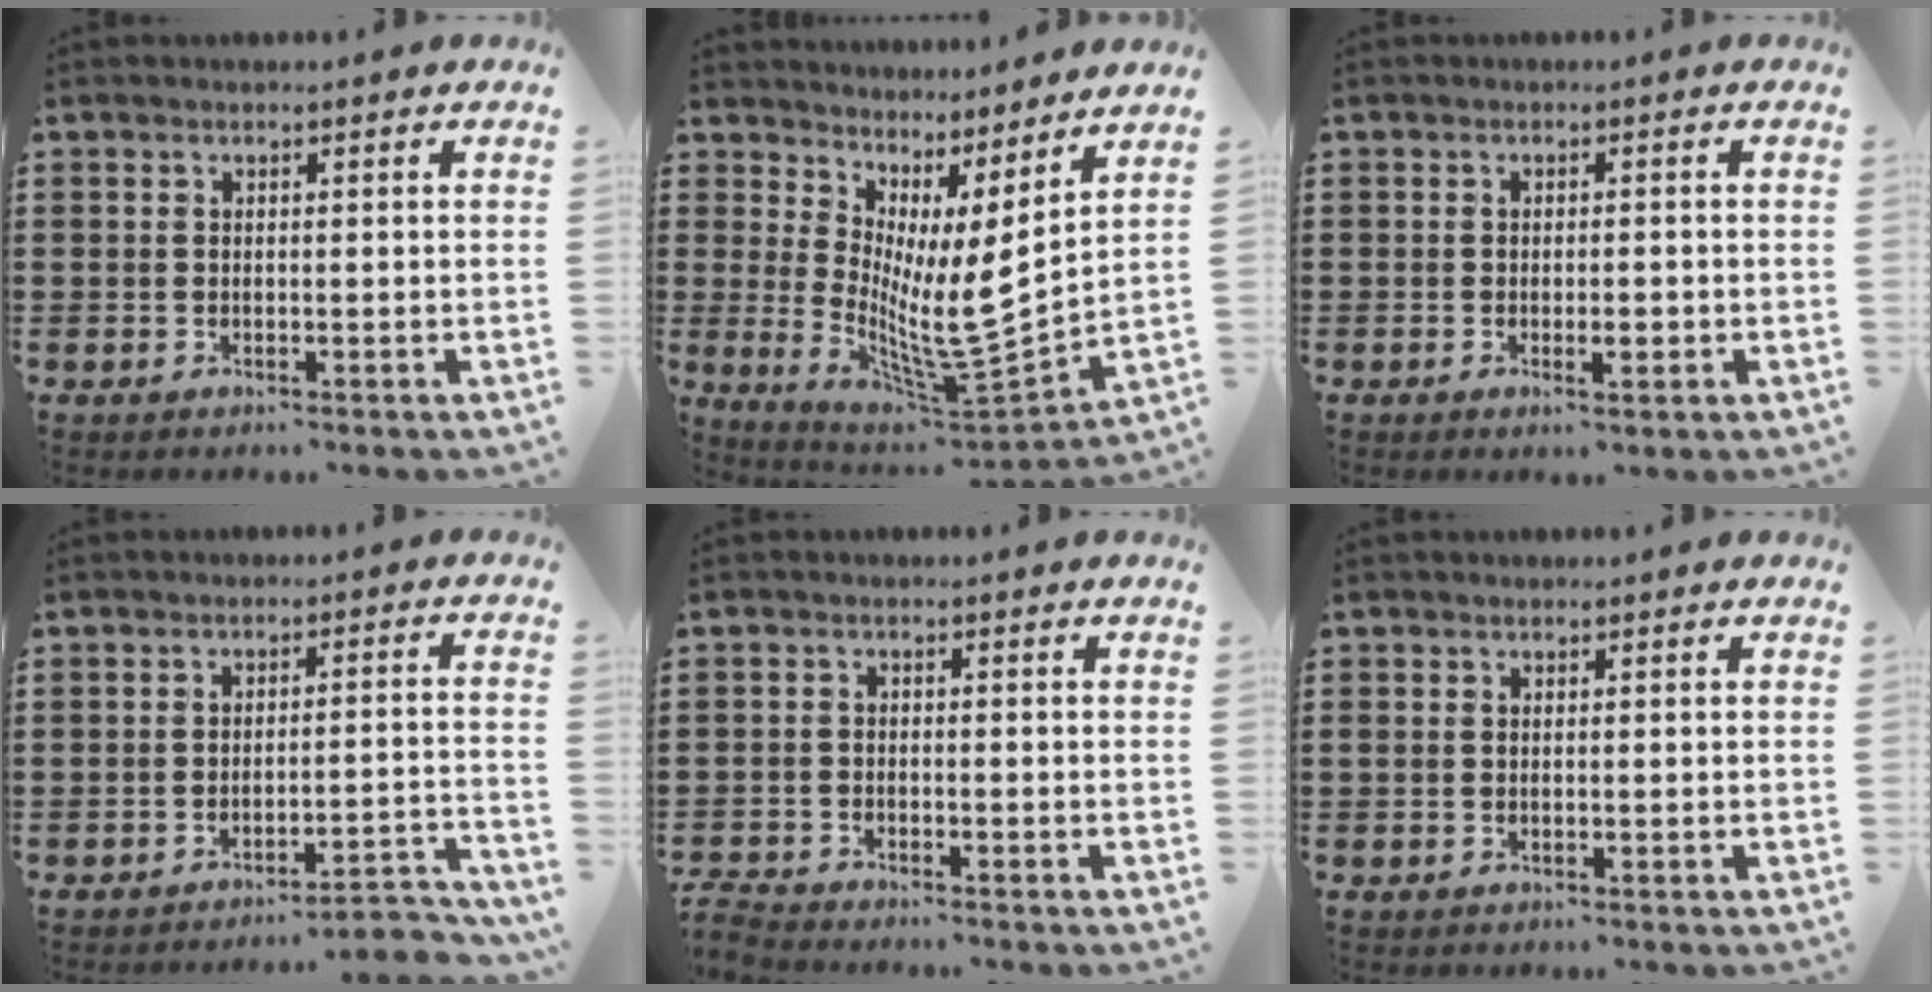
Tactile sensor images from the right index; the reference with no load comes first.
{"total": 7.9, "force": [1.2, 0.9, 7.7], "torque": [-0.155, -0.054, 0.019]}
{"total": 2.3, "force": [-0.7, 0.8, 2.1], "torque": [-0.035, 0.000, -0.012]}
{"total": 3.6, "force": [-3.4, -0.1, 1.3], "torque": [-0.026, -0.009, -0.071]}
{"total": 2.2, "force": [-2.2, 0.0, 0.0], "torque": [-0.004, -0.002, -0.048]}
{"total": 0.0}